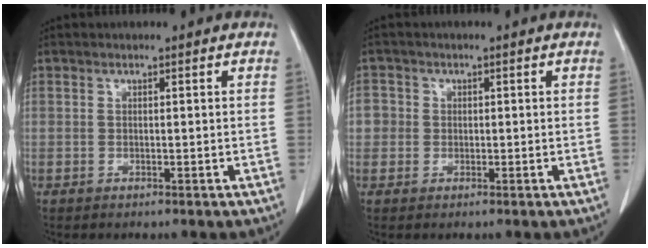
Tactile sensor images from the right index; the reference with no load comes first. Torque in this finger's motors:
{"motor_torque": [0.06, -0.02, 0.01, 0.00]}